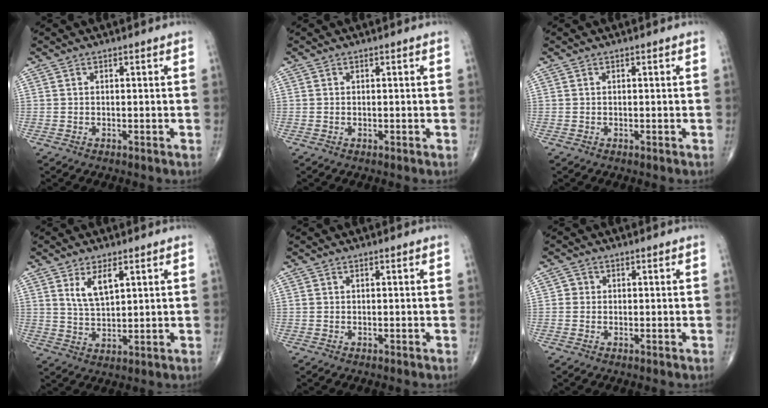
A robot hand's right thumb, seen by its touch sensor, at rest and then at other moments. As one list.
[{"total": 0.0}, {"total": 0.0}, {"total": 6.1, "force": [2.8, 2.6, 4.8], "torque": [-0.083, -0.018, 0.059]}, {"total": 0.0}, {"total": 1.4, "force": [0.0, 1.3, 0.3], "torque": [0.003, 0.004, -0.004]}]